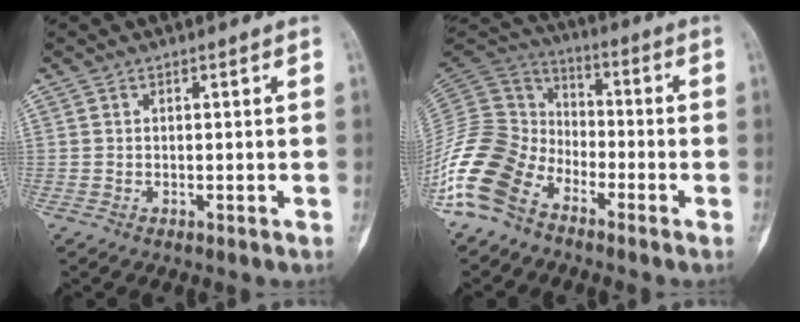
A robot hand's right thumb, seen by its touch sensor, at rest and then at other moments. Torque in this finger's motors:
{"motor_torque": [0.40, 0.55, 1.57, -1.20, 0.35]}